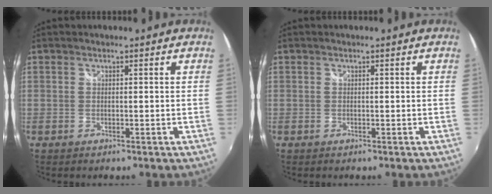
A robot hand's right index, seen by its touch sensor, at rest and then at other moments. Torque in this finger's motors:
{"motor_torque": [0.01, 0.01, 0.00, 0.01]}